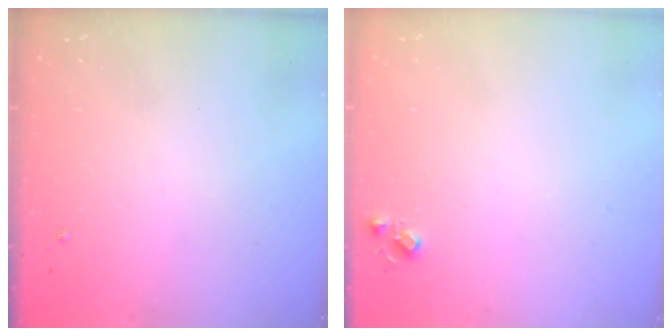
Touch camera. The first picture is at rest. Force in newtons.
{"total": 5.1, "press": 5.1, "slide": 0.7}